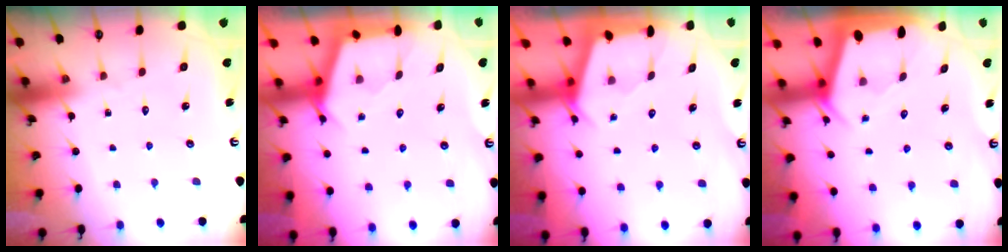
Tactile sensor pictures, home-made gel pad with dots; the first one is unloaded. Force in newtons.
{"total": 2.8, "press": 2.8, "slide": 0.4}
{"total": 2.5, "press": 2.5, "slide": 0.3}
{"total": 2.0, "press": 2.0, "slide": 0.3}